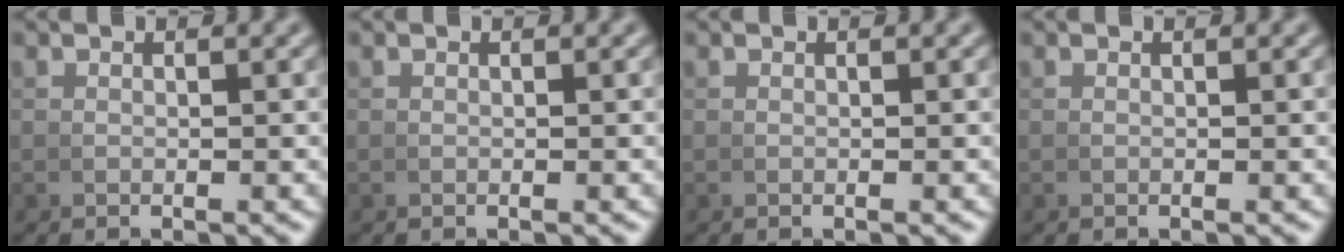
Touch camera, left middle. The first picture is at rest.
{"total": 0.0}
{"total": 0.8, "force": [0.1, -0.7, -0.2], "torque": [0.012, -0.004, 0.007]}
{"total": 0.0}